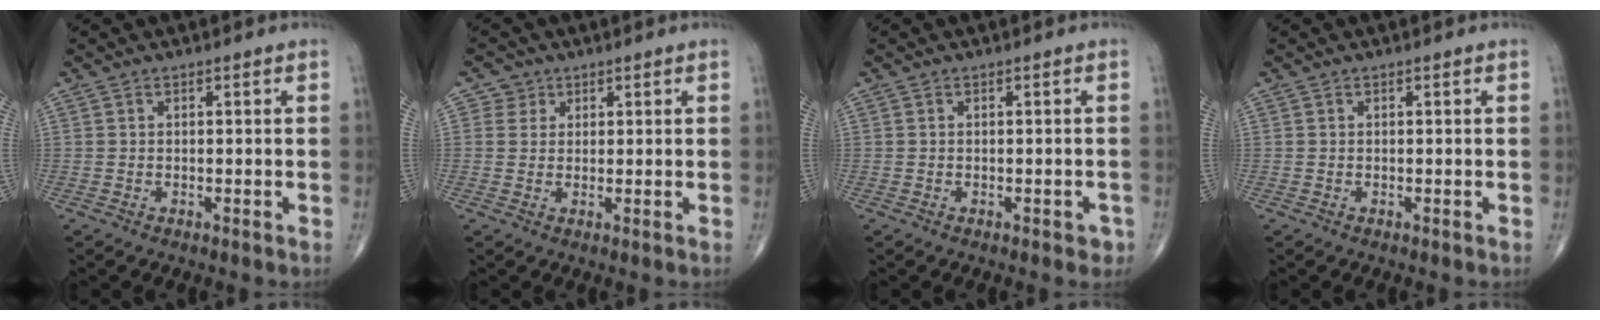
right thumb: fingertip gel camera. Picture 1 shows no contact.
{"total": 2.6, "force": [1.1, 2.3, -0.1], "torque": [0.022, -0.003, 0.010]}
{"total": 1.4, "force": [-0.8, 0.8, 0.9], "torque": [-0.002, 0.004, -0.009]}
{"total": 0.0}